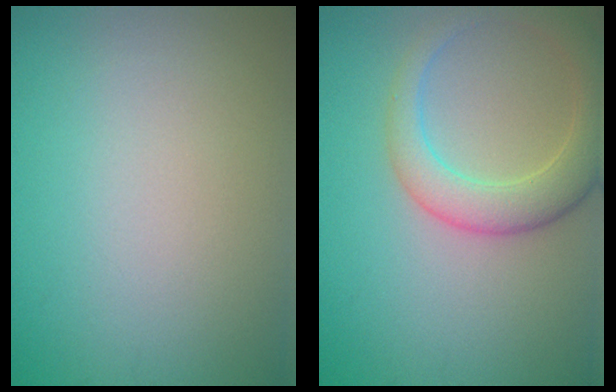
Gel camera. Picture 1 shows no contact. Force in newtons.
{"total": 4.7, "press": 4.7, "slide": 0.3}